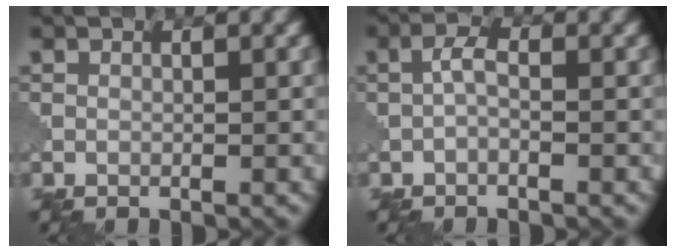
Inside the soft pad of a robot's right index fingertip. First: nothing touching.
{"total": 1.7, "force": [-0.4, 0.6, 1.5], "torque": [-0.031, 0.007, -0.013]}